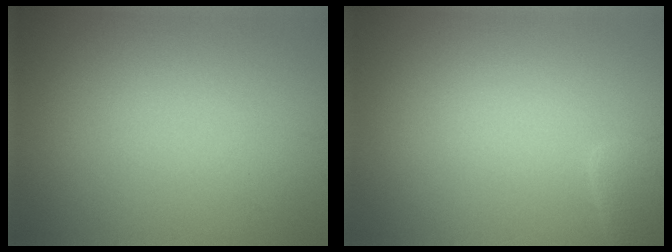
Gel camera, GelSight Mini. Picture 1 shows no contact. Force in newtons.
{"total": 1.7, "press": 1.7, "slide": 0.2}